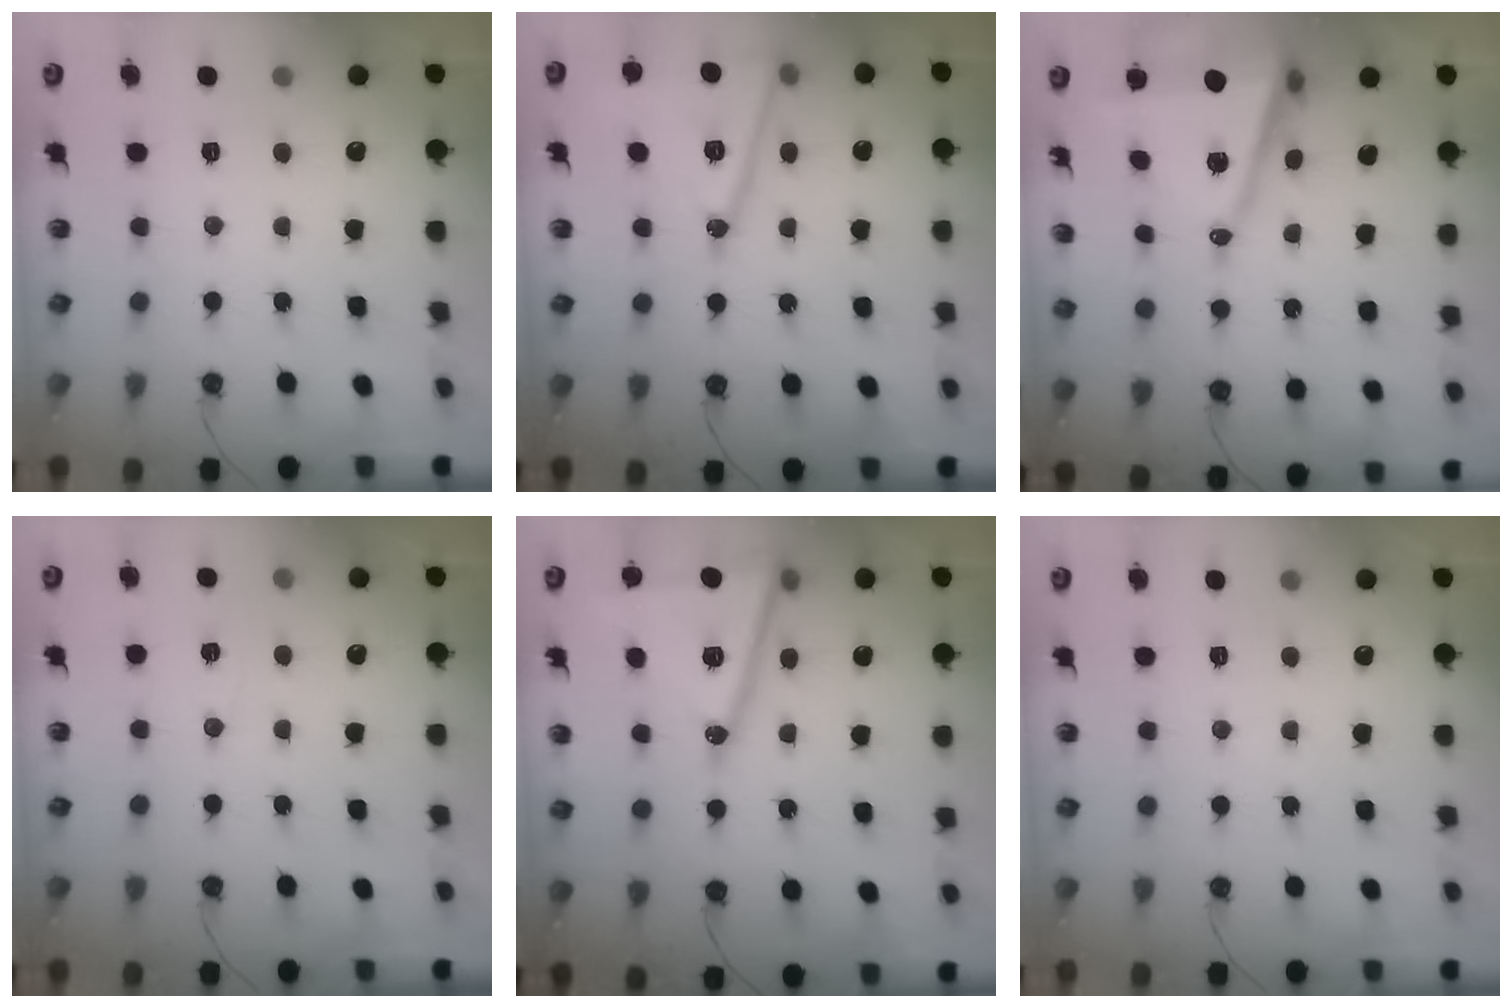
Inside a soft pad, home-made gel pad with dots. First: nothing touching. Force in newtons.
{"total": 15.4, "press": 15.0, "slide": 3.4}
{"total": 10.7, "press": 9.9, "slide": 4.1}
{"total": 4.3, "press": 3.0, "slide": 3.0}
{"total": 18.9, "press": 18.5, "slide": 3.5}
{"total": 0.0}